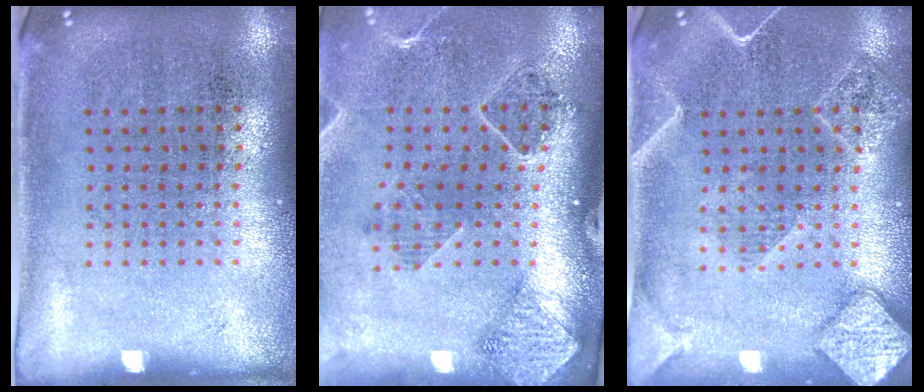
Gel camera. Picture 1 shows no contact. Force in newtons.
{"total": 1.5, "press": 1.5, "slide": 0.1}
{"total": 2.2, "press": 2.1, "slide": 0.5}